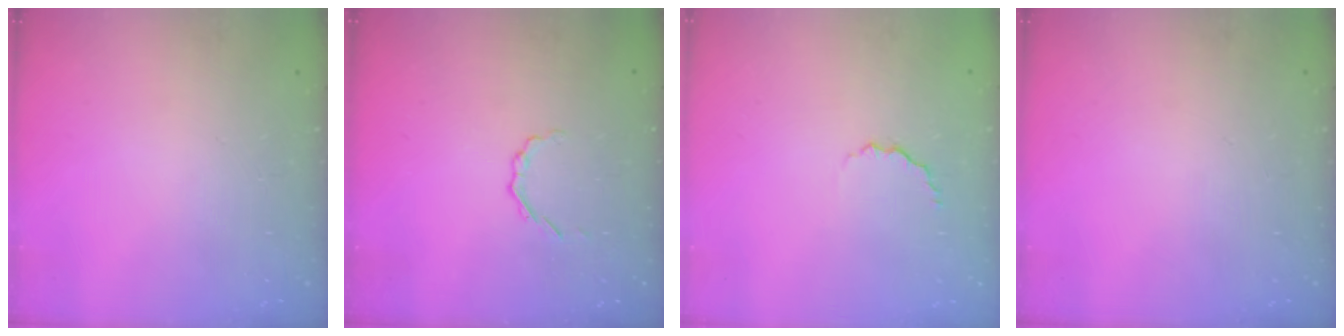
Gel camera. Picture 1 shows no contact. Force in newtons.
{"total": 1.7, "press": 1.6, "slide": 0.6}
{"total": 3.5, "press": 3.4, "slide": 1.0}
{"total": 0.0}